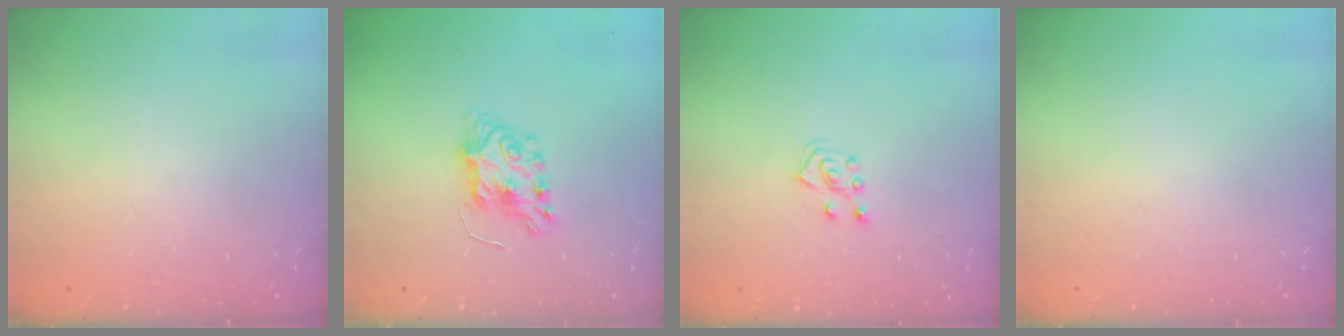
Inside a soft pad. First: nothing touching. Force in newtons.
{"total": 6.9, "press": 6.9, "slide": 0.4}
{"total": 5.7, "press": 5.7, "slide": 0.8}
{"total": 0.0}